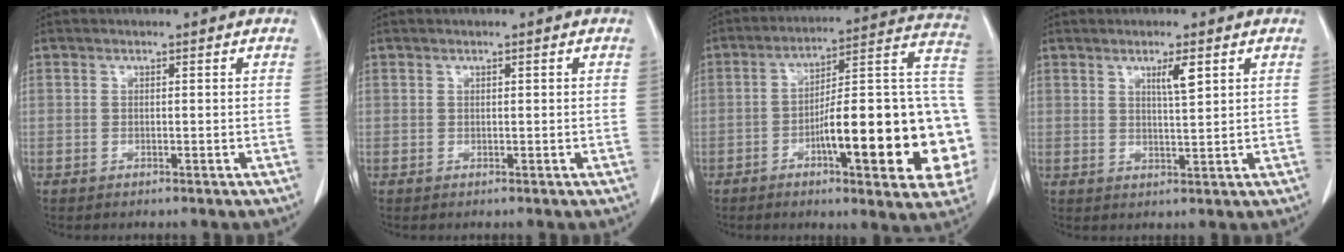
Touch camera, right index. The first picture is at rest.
{"total": 0.0}
{"total": 24.3, "force": [-6.0, 4.2, 23.1], "torque": [-0.239, 0.024, -0.073]}
{"total": 3.3, "force": [1.7, 0.3, 2.8], "torque": [-0.050, -0.003, 0.030]}